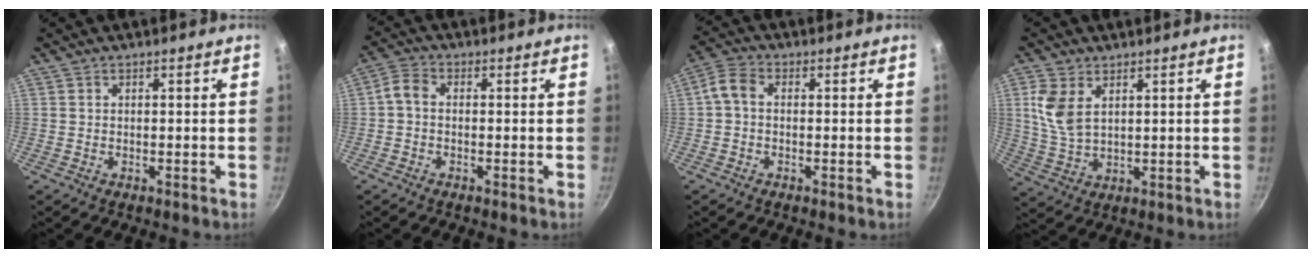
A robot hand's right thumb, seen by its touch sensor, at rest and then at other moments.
{"total": 3.2, "force": [-0.6, 2.3, 2.1], "torque": [-0.050, 0.017, -0.024]}
{"total": 4.0, "force": [-0.3, 2.8, 2.8], "torque": [-0.066, 0.020, -0.020]}
{"total": 7.9, "force": [2.8, 4.7, 5.7], "torque": [-0.114, -0.014, 0.062]}